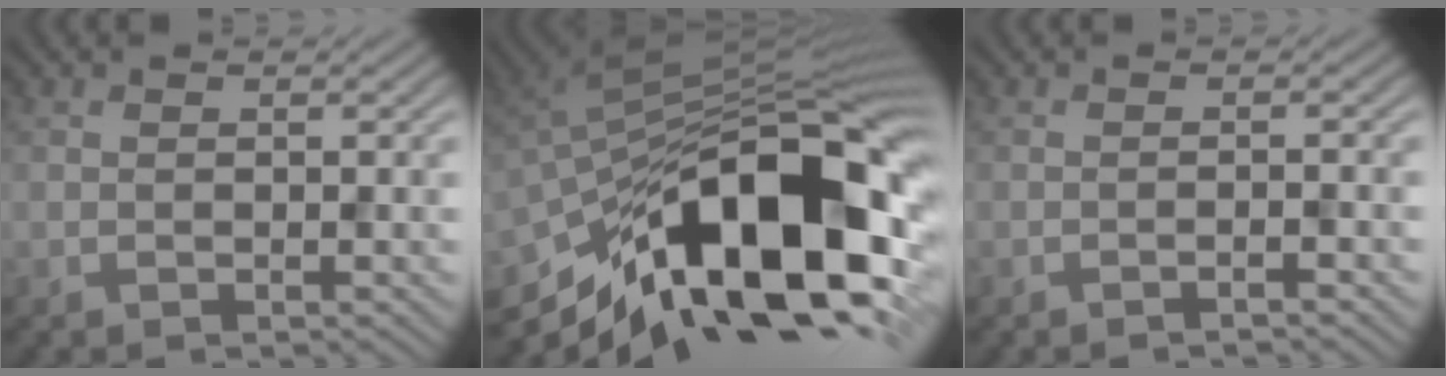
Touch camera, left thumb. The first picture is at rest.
{"total": 18.9, "force": [-8.0, 8.5, 14.8], "torque": [-0.238, -0.010, -0.142]}
{"total": 1.2, "force": [-0.9, 0.0, 0.8], "torque": [-0.009, 0.005, -0.023]}